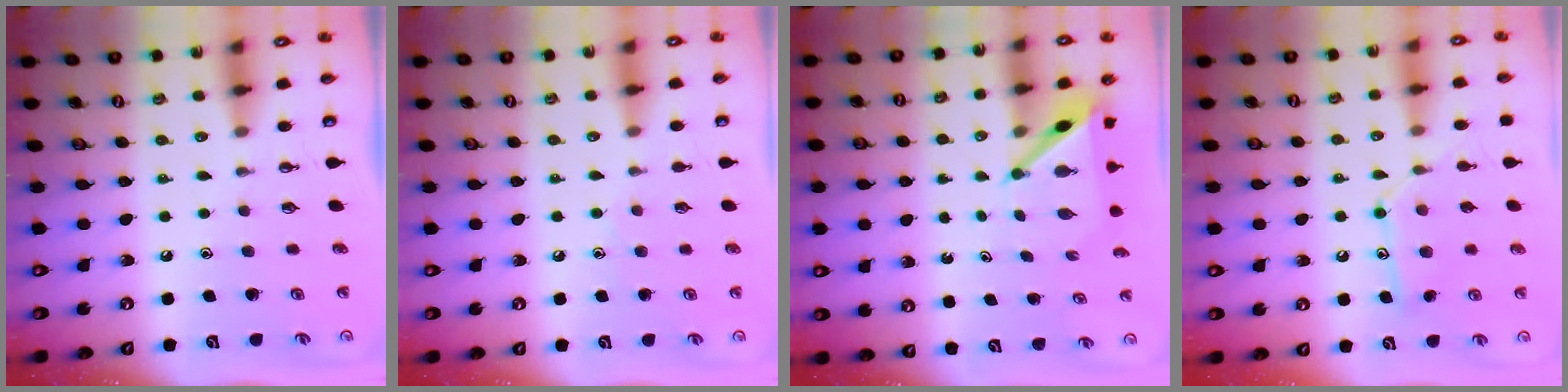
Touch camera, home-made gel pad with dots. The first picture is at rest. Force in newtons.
{"total": 4.9, "press": 4.9, "slide": 0.6}
{"total": 7.0, "press": 7.0, "slide": 0.5}
{"total": 12.9, "press": 12.9, "slide": 0.8}